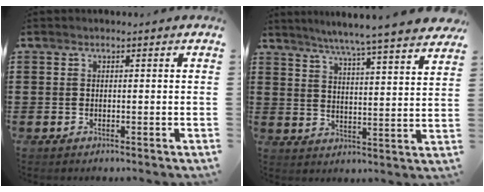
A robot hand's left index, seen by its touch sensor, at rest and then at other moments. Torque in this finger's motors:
{"motor_torque": [1.85, -0.29, 0.90, 0.10]}